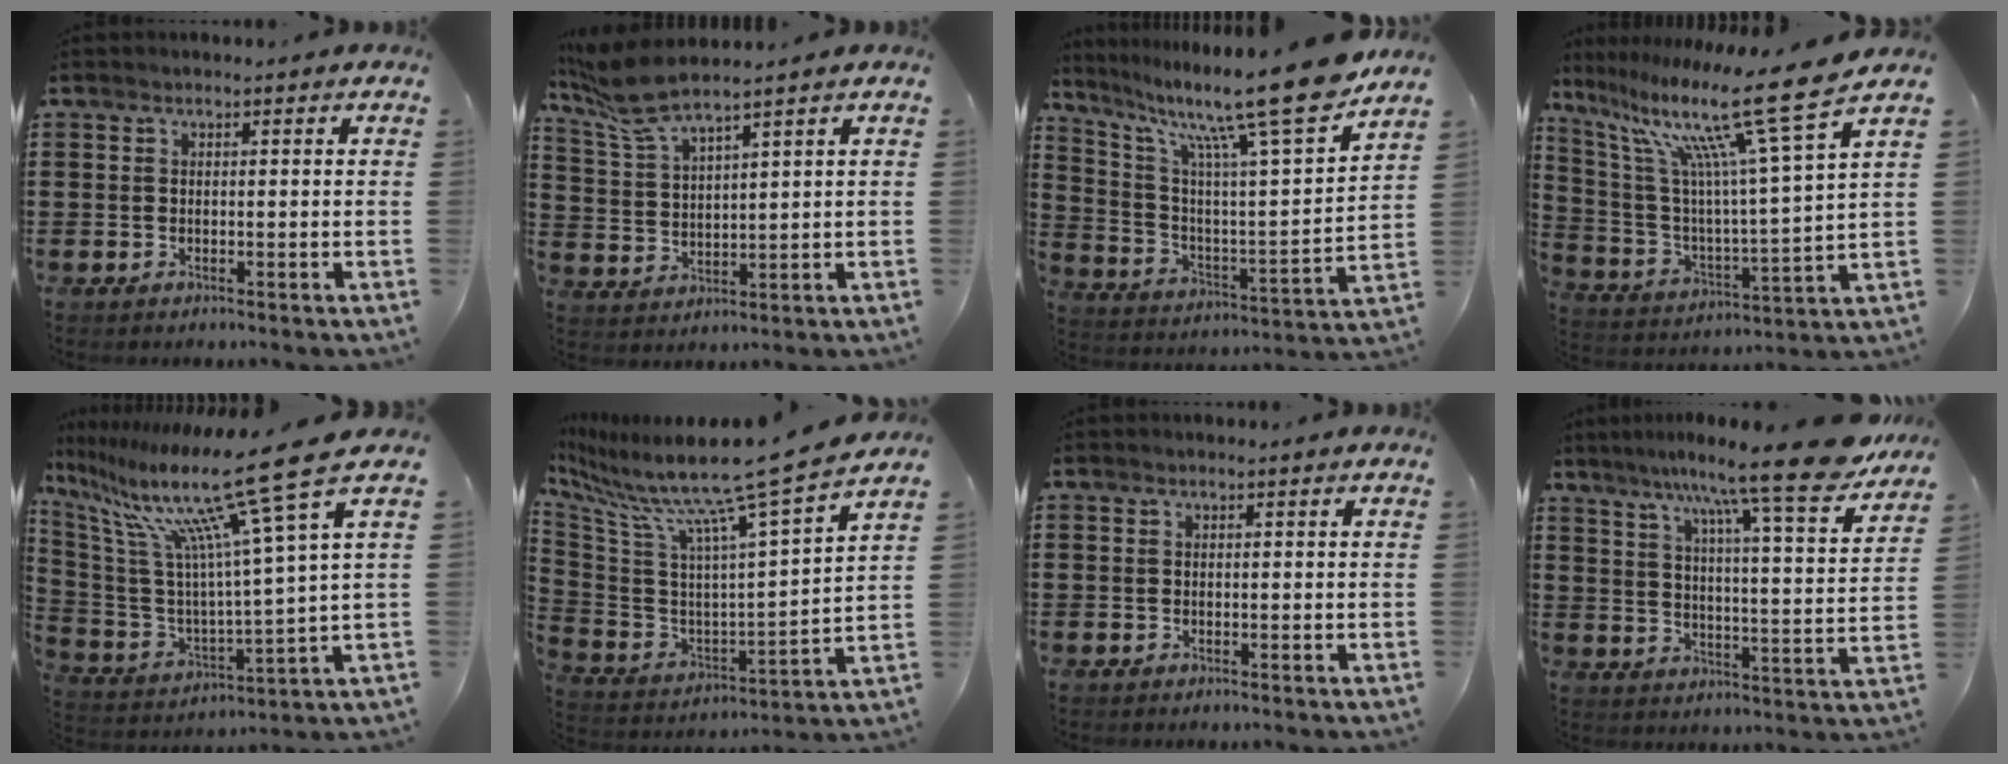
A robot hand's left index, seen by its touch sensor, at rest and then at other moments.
{"total": 6.9, "force": [5.5, 0.7, 4.0], "torque": [-0.103, -0.019, 0.098]}
{"total": 16.2, "force": [12.4, 0.6, 10.3], "torque": [-0.204, -0.074, 0.197]}
{"total": 17.0, "force": [11.9, 0.9, 12.0], "torque": [-0.243, -0.073, 0.184]}
{"total": 18.0, "force": [12.5, 0.8, 12.9], "torque": [-0.260, -0.082, 0.194]}
{"total": 13.1, "force": [10.6, -1.0, 7.7], "torque": [-0.173, -0.082, 0.162]}
{"total": 0.0}
{"total": 12.7, "force": [10.4, -0.5, 7.2], "torque": [-0.141, -0.064, 0.165]}